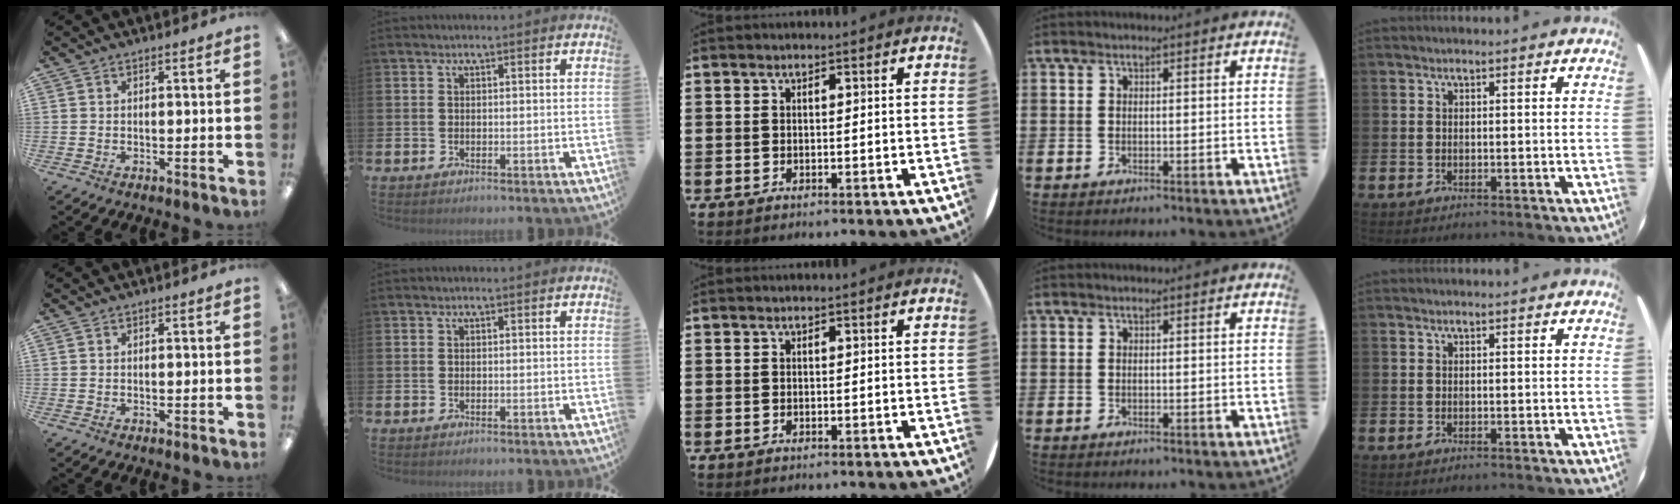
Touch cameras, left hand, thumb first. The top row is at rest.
{}